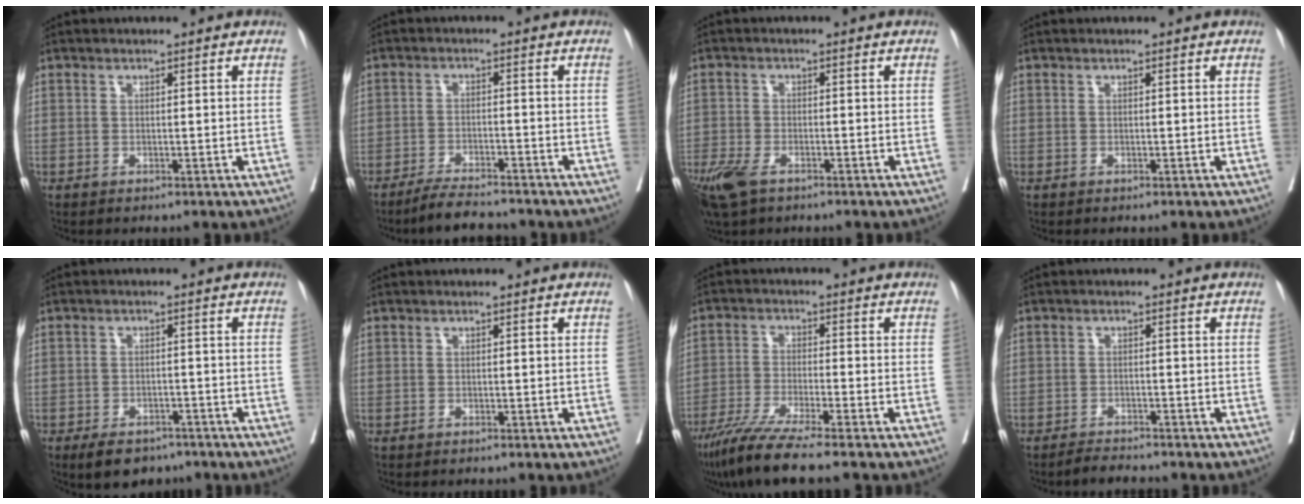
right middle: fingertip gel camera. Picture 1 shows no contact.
{"total": 6.2, "force": [-5.6, 0.7, 2.5], "torque": [-0.047, -0.018, -0.097]}
{"total": 8.4, "force": [-5.5, 3.6, 5.2], "torque": [-0.112, -0.016, -0.097]}
{"total": 0.0}
{"total": 6.1, "force": [-4.7, 3.1, 2.4], "torque": [-0.041, -0.002, -0.068]}
{"total": 0.0}
{"total": 9.1, "force": [-7.1, -0.7, 5.5], "torque": [-0.093, -0.031, -0.126]}
{"total": 1.9, "force": [-1.9, 0.3, 0.1], "torque": [-0.012, -0.009, -0.031]}